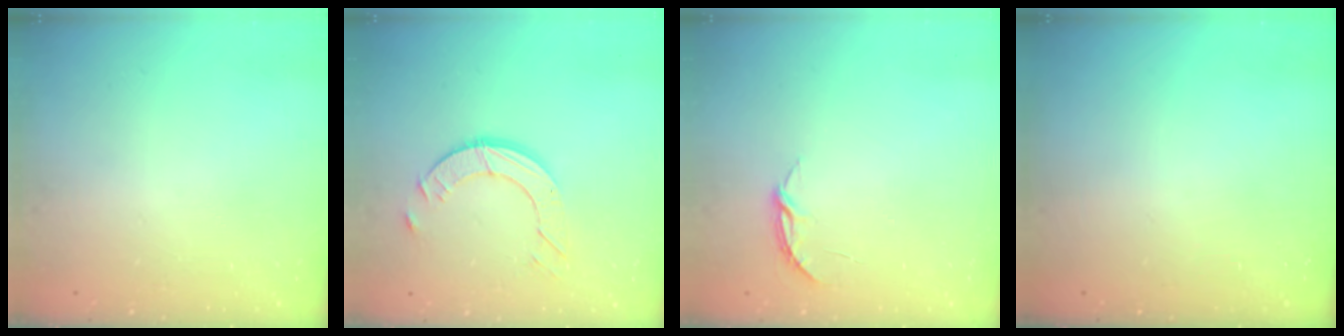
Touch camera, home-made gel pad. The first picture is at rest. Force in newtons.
{"total": 8.4, "press": 8.4, "slide": 0.5}
{"total": 3.7, "press": 3.7, "slide": 0.3}
{"total": 0.0}